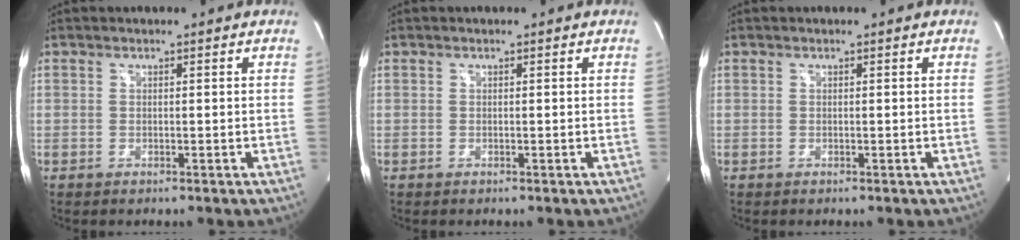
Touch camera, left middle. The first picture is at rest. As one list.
[{"total": 0.0}, {"total": 0.0}]